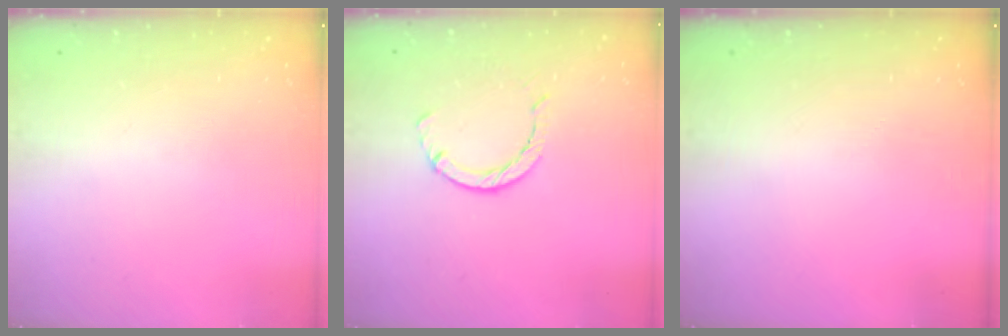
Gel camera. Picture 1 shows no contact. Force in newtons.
{"total": 2.5, "press": 2.4, "slide": 0.4}
{"total": 0.0}